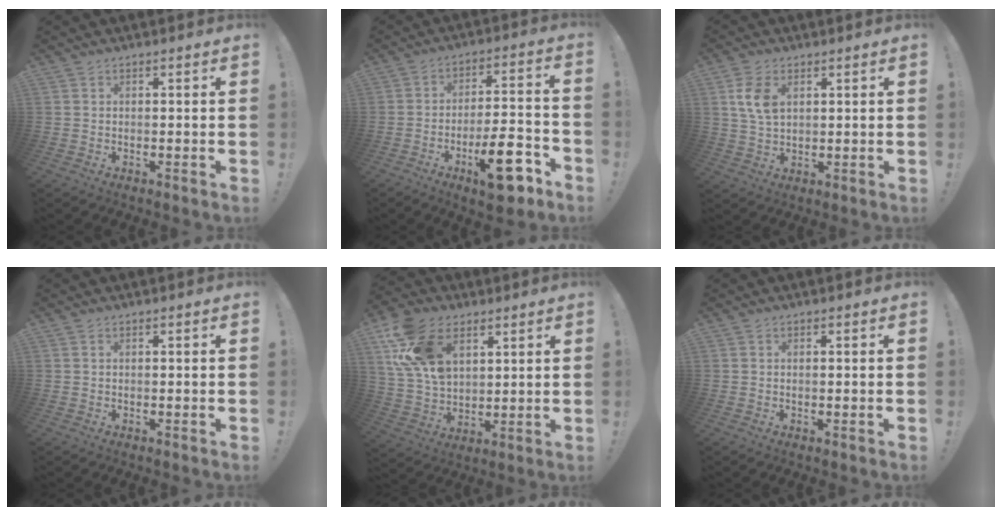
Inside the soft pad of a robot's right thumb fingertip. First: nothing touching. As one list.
[{"total": 16.5, "force": [-8.5, 5.6, 13.0], "torque": [-0.189, 0.057, -0.127]}, {"total": 8.0, "force": [2.9, 5.1, 5.4], "torque": [-0.101, -0.006, 0.051]}, {"total": 0.0}, {"total": 18.8, "force": [8.3, 12.3, 11.5], "torque": [-0.236, -0.031, 0.157]}, {"total": 0.6, "force": [0.1, -0.2, 0.5], "torque": [-0.004, -0.002, 0.000]}]